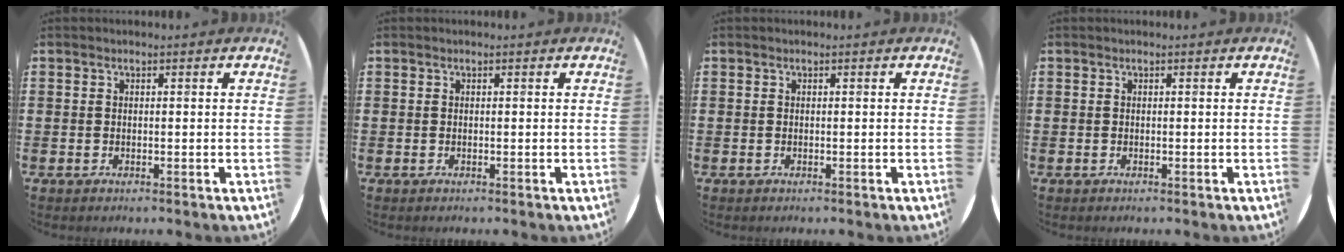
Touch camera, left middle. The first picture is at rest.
{"total": 0.0}
{"total": 0.0}
{"total": 0.0}